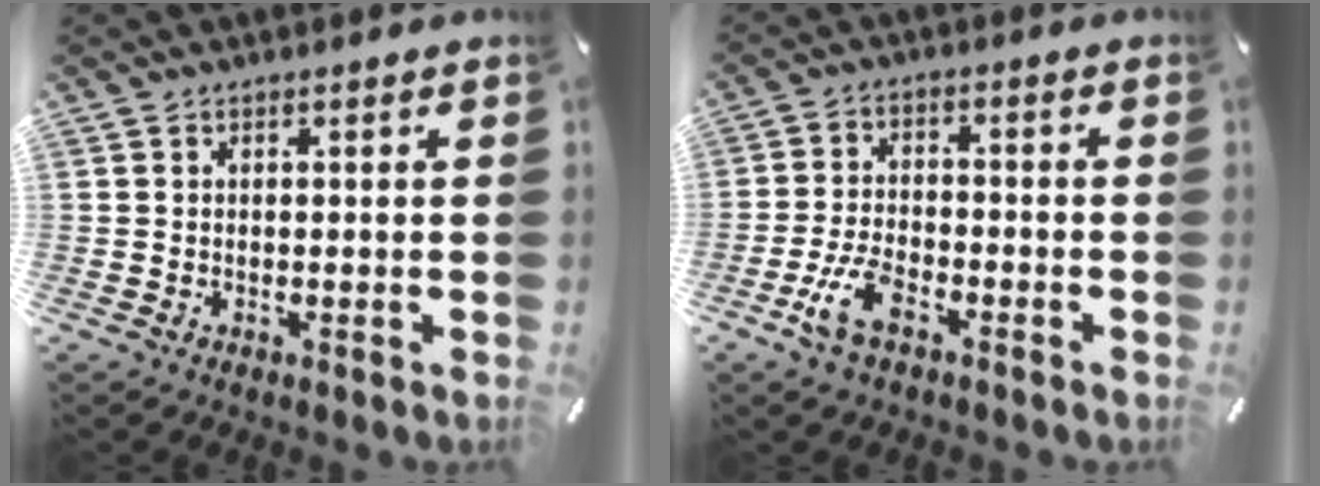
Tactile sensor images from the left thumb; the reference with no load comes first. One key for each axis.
{"total": 7.5, "fx": -4.0, "fy": 3.8, "fz": 5.1, "tx": -0.117, "ty": 0.011, "tz": -0.078}